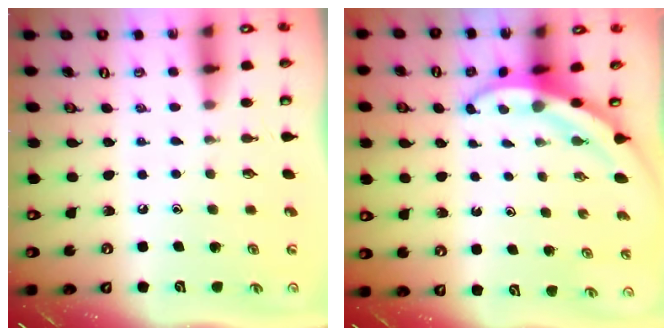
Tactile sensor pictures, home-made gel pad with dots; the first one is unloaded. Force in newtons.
{"total": 3.7, "press": 3.7, "slide": 0.5}